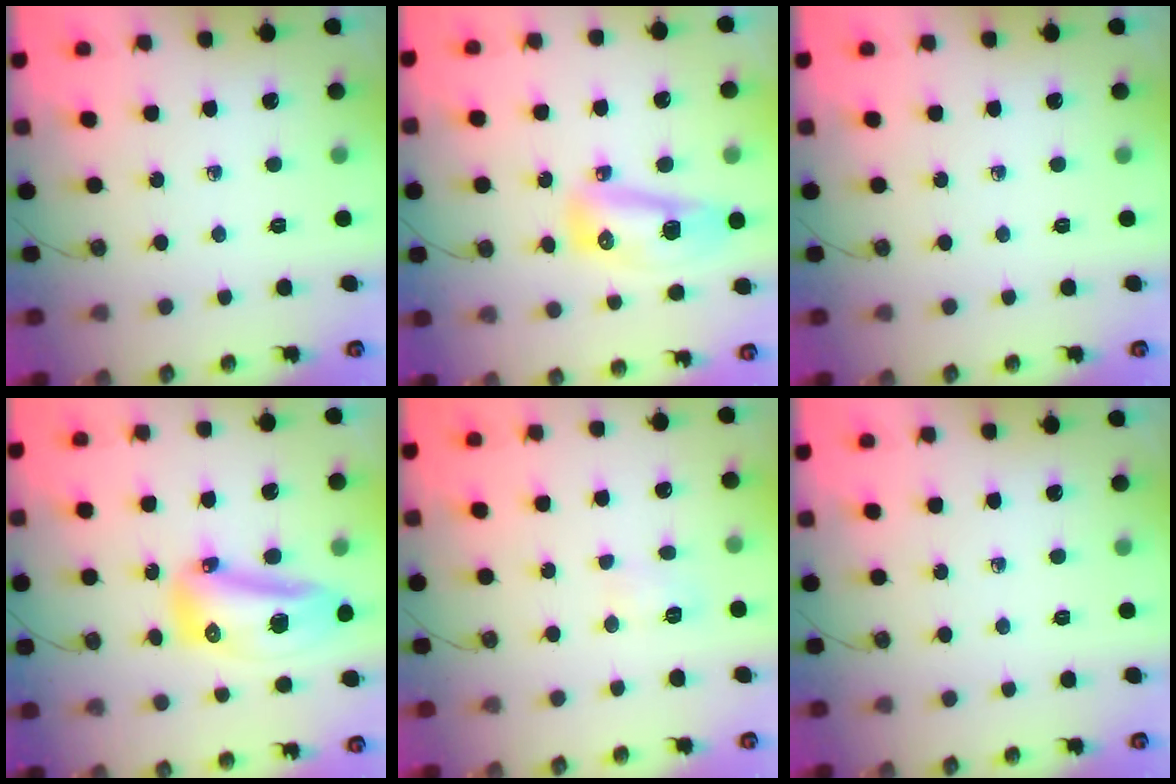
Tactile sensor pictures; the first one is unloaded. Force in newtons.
{"total": 12.3, "press": 11.8, "slide": 3.7}
{"total": 0.0}
{"total": 14.8, "press": 14.6, "slide": 2.7}
{"total": 3.5, "press": 3.5, "slide": 0.4}
{"total": 0.0}